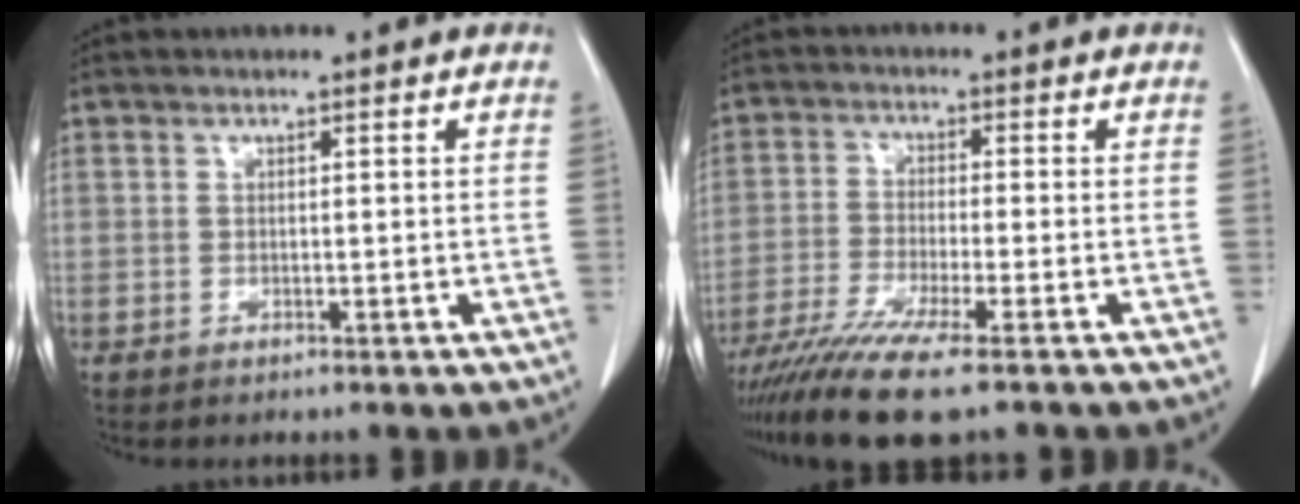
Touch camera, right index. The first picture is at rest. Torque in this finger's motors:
{"motor_torque": [1.25, -0.88, 0.65, 0.21]}